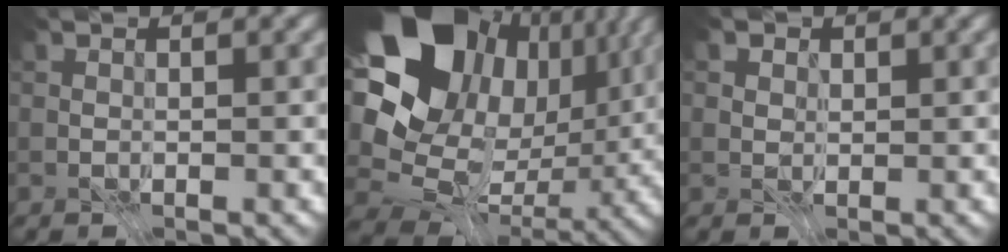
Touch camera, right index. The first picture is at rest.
{"total": 18.0, "force": [4.3, 14.3, 10.2], "torque": [-0.200, 0.001, 0.089]}
{"total": 2.0, "force": [0.9, 1.5, 0.8], "torque": [-0.025, -0.003, 0.024]}